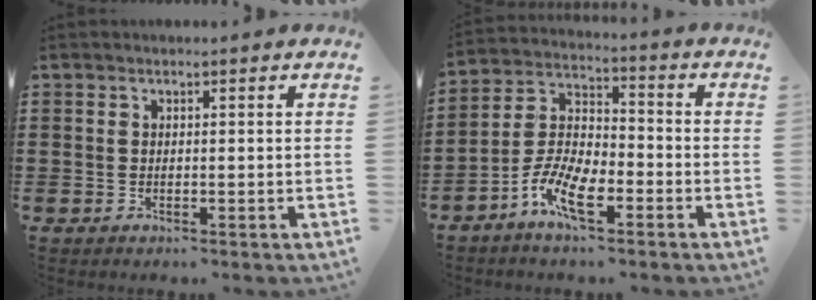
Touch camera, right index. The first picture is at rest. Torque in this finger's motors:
{"motor_torque": [2.14, 0.00, 0.66, 0.21]}